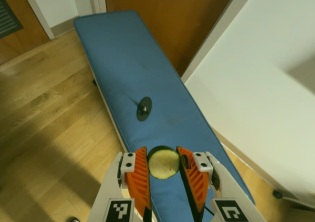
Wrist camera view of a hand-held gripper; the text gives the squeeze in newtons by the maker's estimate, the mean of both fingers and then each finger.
{"total": 8.1, "left": 7.9, "right": 8.2}